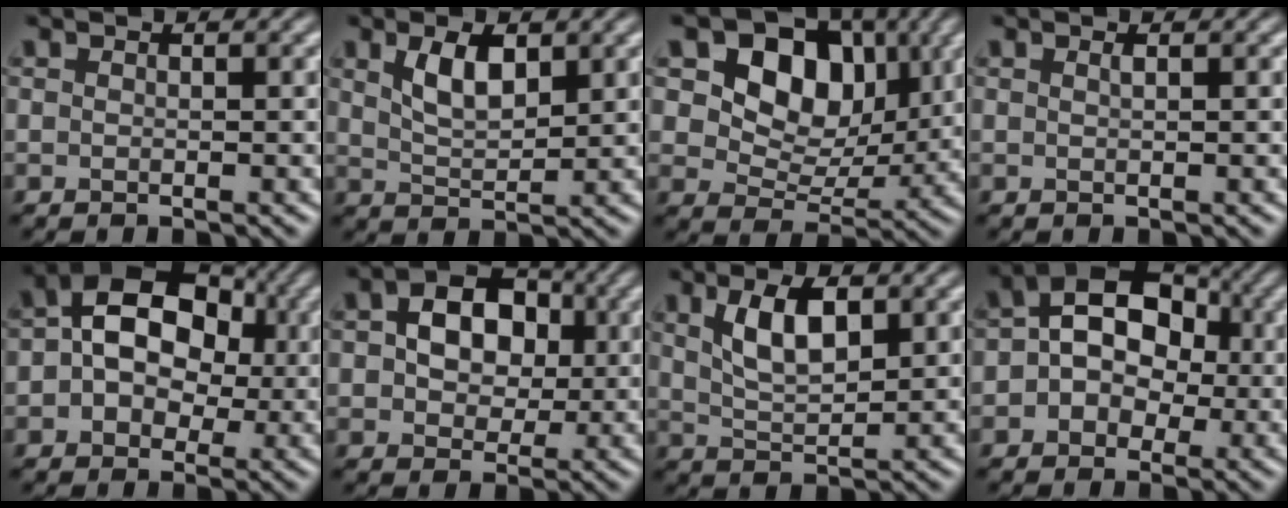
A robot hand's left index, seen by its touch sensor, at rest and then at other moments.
{"total": 3.7, "force": [1.8, 1.6, 2.7], "torque": [-0.057, 0.001, 0.037]}
{"total": 9.4, "force": [3.4, 6.6, 5.8], "torque": [-0.097, -0.006, 0.046]}
{"total": 0.5, "force": [0.3, 0.2, 0.4], "torque": [-0.005, 0.002, 0.004]}
{"total": 10.6, "force": [1.6, 7.6, 7.2], "torque": [-0.098, 0.043, -0.001]}
{"total": 7.5, "force": [1.3, 5.4, 5.0], "torque": [-0.079, 0.018, 0.009]}
{"total": 4.8, "force": [2.0, 2.1, 3.8], "torque": [-0.077, 0.005, 0.037]}
{"total": 8.8, "force": [0.8, 6.5, 5.8], "torque": [-0.063, 0.040, -0.017]}